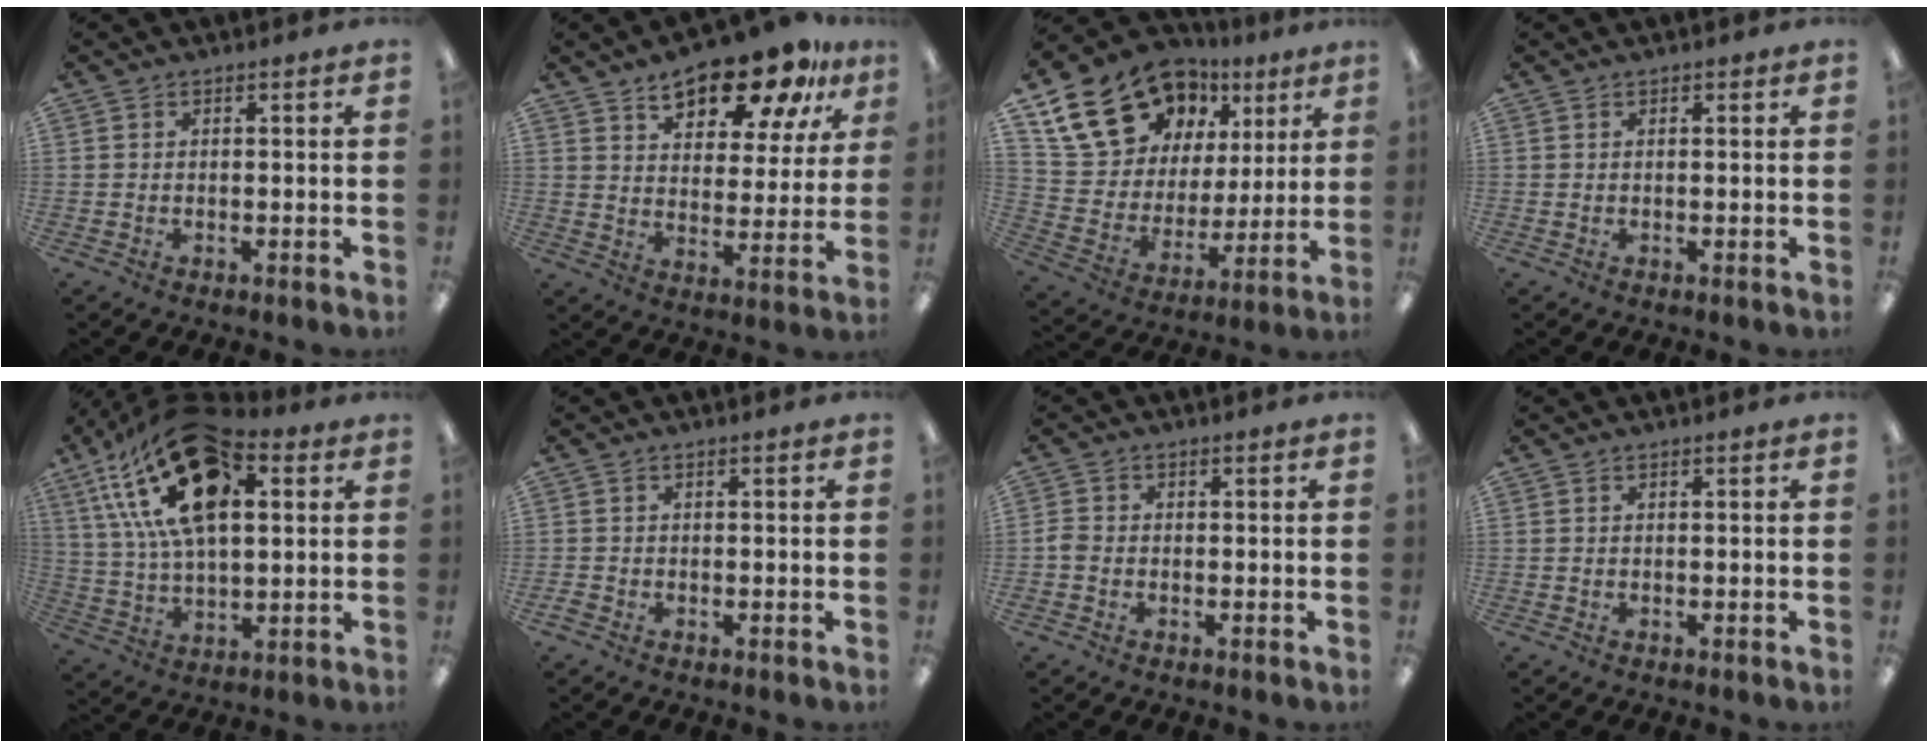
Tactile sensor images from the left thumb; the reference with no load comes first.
{"total": 14.4, "force": [10.7, 6.2, 7.5], "torque": [-0.107, -0.055, 0.186]}
{"total": 19.4, "force": [13.0, 12.0, 7.9], "torque": [-0.151, -0.069, 0.245]}
{"total": 0.0}
{"total": 24.2, "force": [11.3, 12.6, 17.3], "torque": [-0.325, -0.037, 0.190]}
{"total": 1.1, "force": [-0.7, 0.7, 0.5], "torque": [-0.008, 0.002, -0.013]}
{"total": 1.8, "force": [-0.7, 1.3, 0.9], "torque": [-0.017, 0.004, -0.013]}
{"total": 0.0}